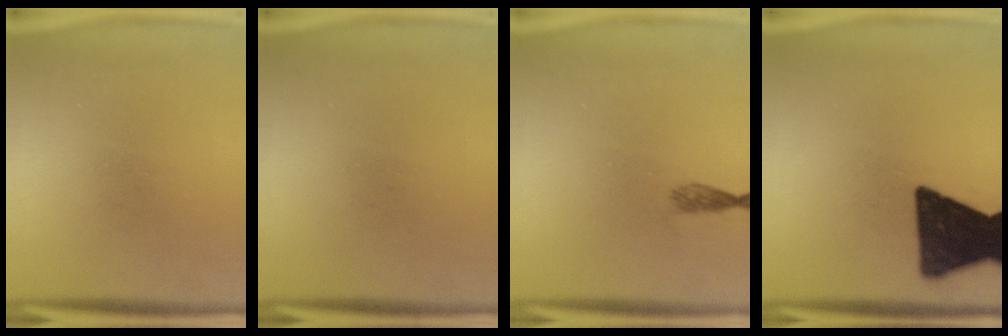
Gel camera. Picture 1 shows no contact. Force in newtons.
{"total": 0.0}
{"total": 1.3}
{"total": 18.4}